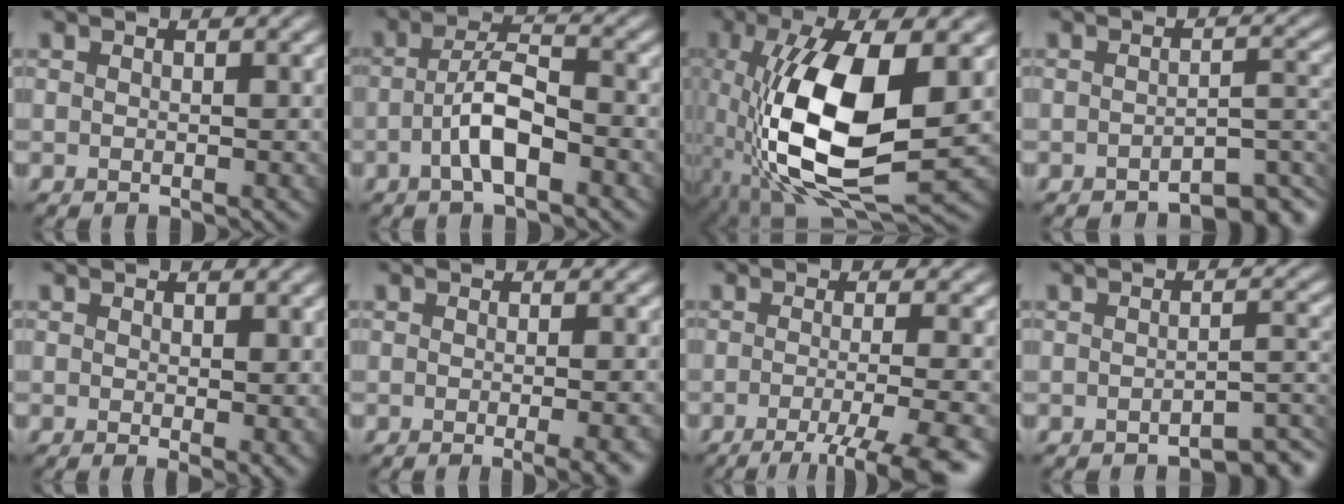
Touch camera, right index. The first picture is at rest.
{"total": 4.5, "force": [-1.7, 1.5, 3.9], "torque": [-0.071, 0.010, -0.038]}
{"total": 12.2, "force": [-1.1, 5.0, 11.1], "torque": [-0.219, -0.004, -0.019]}
{"total": 4.2, "force": [-3.6, 0.9, 2.1], "torque": [-0.021, 0.006, -0.047]}
{"total": 2.1, "force": [0.1, 0.4, 2.1], "torque": [-0.025, -0.012, 0.004]}
{"total": 4.9, "force": [-1.7, 1.7, 4.3], "torque": [-0.029, 0.001, -0.018]}
{"total": 7.3, "force": [-3.9, 1.5, 5.9], "torque": [-0.076, -0.011, -0.064]}
{"total": 3.4, "force": [-2.8, 0.6, 1.7], "torque": [-0.016, 0.010, -0.040]}